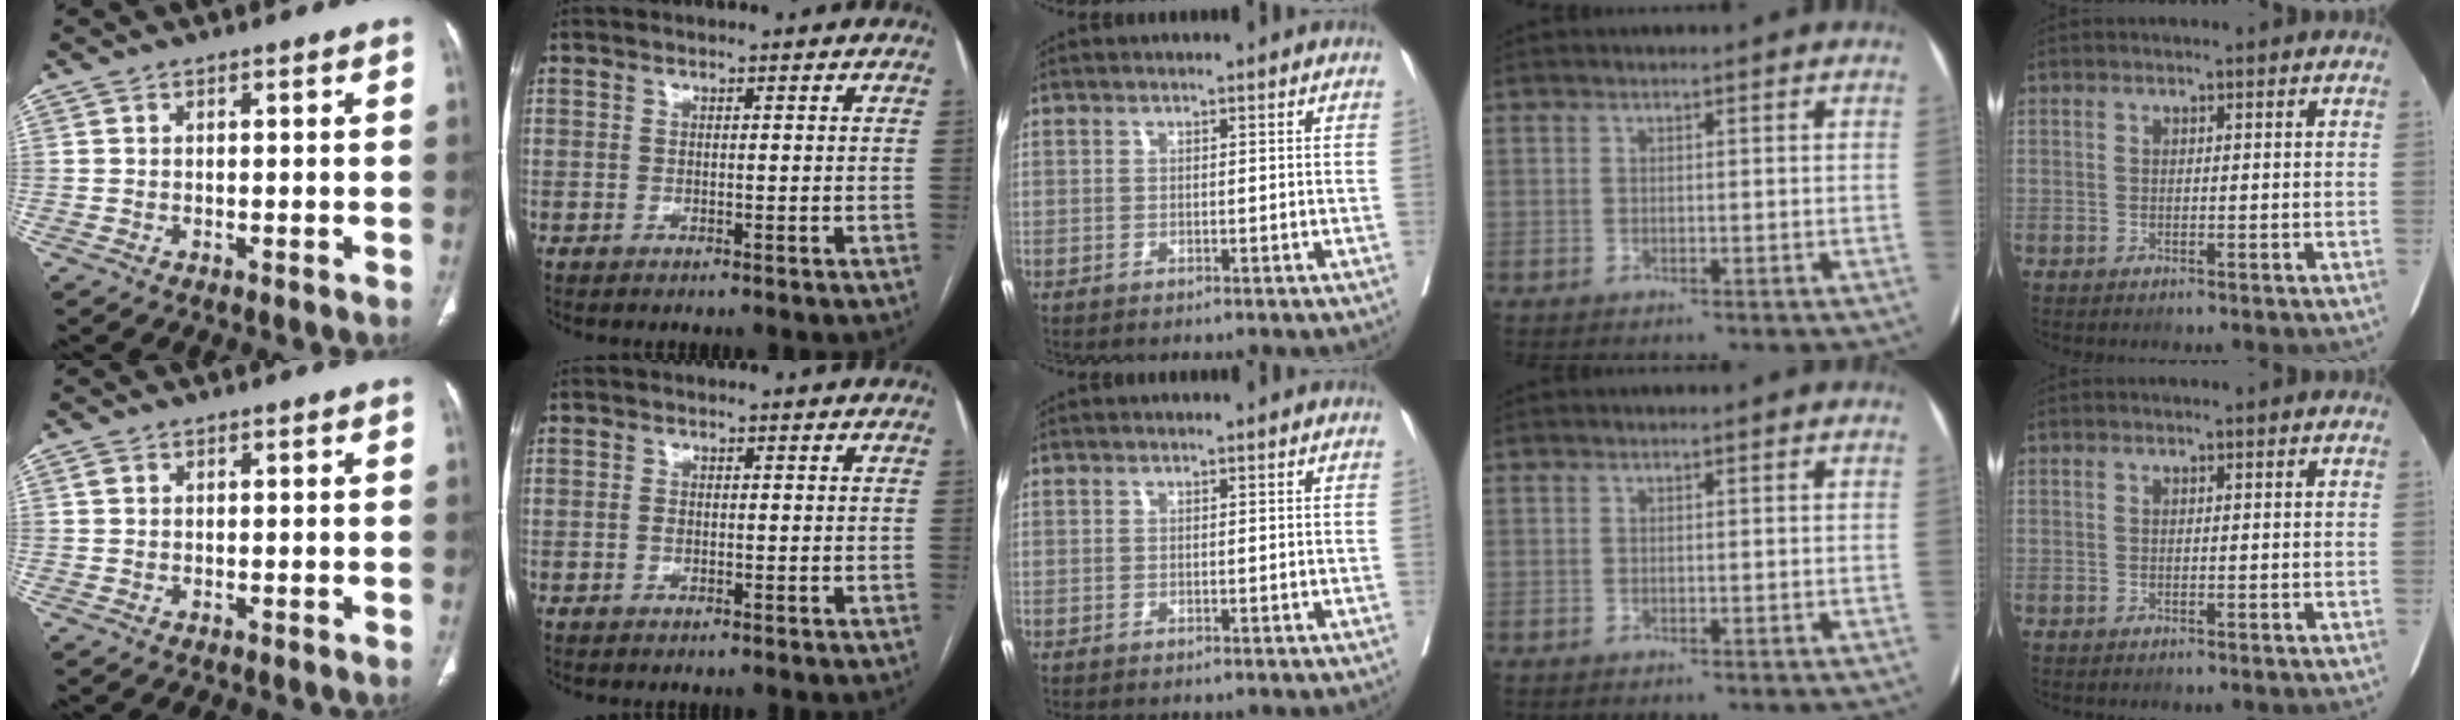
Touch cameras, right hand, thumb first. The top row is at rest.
{"thumb": {"total": 0.7, "force": [0.3, 0.5, 0.4], "torque": [-0.008, 0.005, 0.005]}, "index": {"total": 0.9, "force": [-0.2, 0.5, 0.7], "torque": [-0.014, 0.002, -0.004]}}